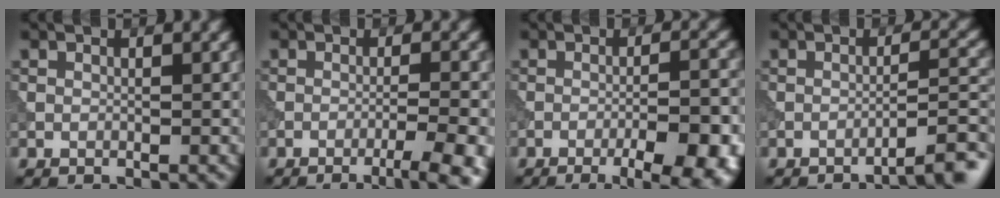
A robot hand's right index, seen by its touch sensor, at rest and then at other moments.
{"total": 5.5, "force": [-2.9, 1.2, 4.5], "torque": [-0.052, 0.006, -0.042]}
{"total": 9.9, "force": [-5.1, 3.4, 7.7], "torque": [-0.070, 0.004, -0.051]}
{"total": 4.3, "force": [-3.1, 0.7, 2.9], "torque": [-0.028, 0.018, -0.052]}